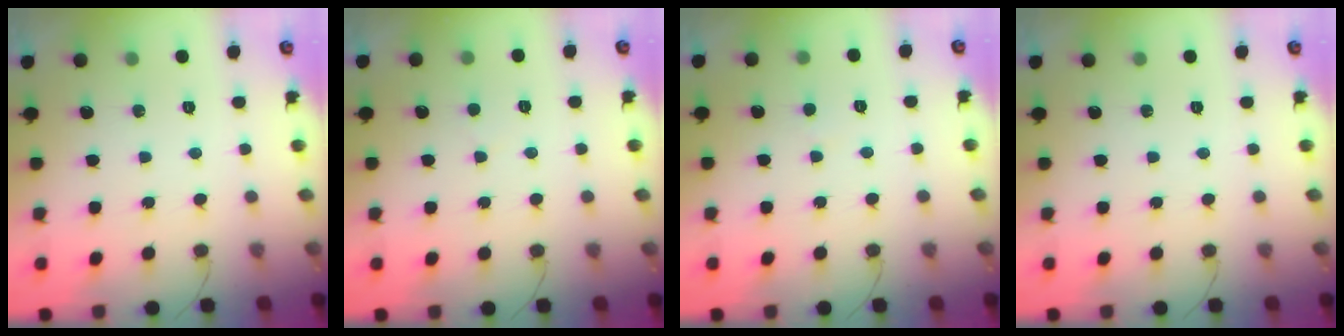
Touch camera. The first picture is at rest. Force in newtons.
{"total": 2.7, "press": 2.7, "slide": 0.2}
{"total": 1.8, "press": 1.8, "slide": 0.2}
{"total": 0.0}